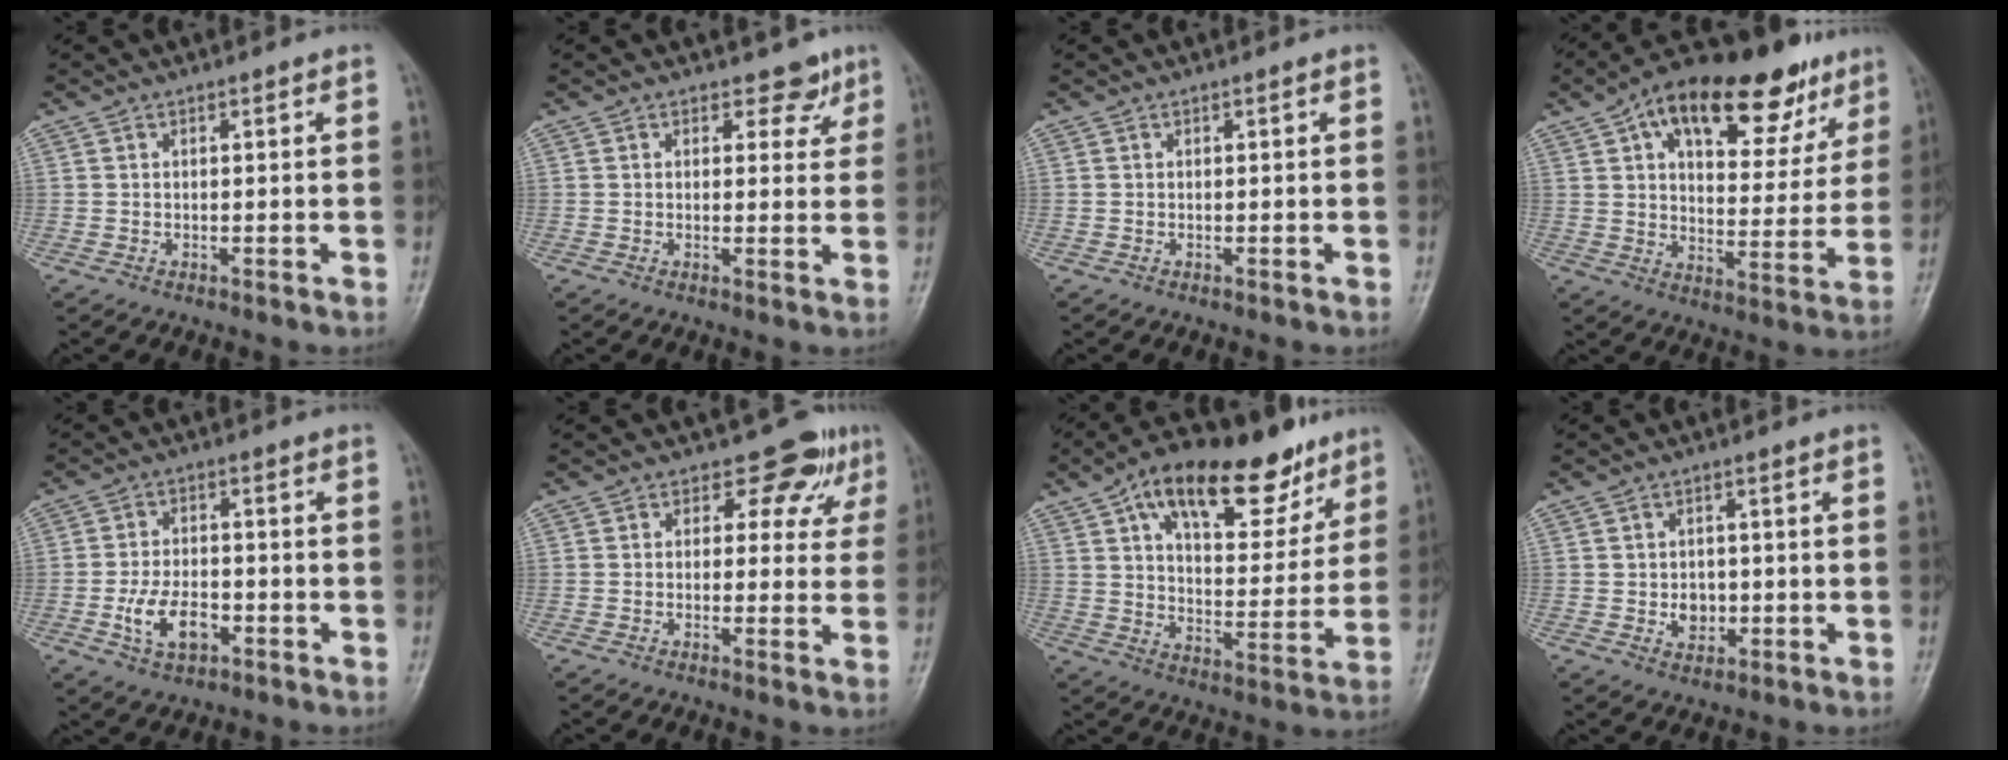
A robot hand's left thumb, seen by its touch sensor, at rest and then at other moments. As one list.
[{"total": 3.6, "force": [2.5, 2.4, 1.0], "torque": [0.016, -0.013, 0.029]}, {"total": 0.0}, {"total": 24.3, "force": [13.2, 11.8, 16.7], "torque": [-0.206, -0.002, 0.196]}, {"total": 7.8, "force": [-2.7, 4.7, 5.6], "torque": [-0.097, 0.013, -0.049]}, {"total": 6.5, "force": [3.5, 4.5, 3.2], "torque": [0.001, -0.011, 0.034]}, {"total": 22.9, "force": [13.6, 10.5, 15.2], "torque": [-0.193, -0.024, 0.215]}, {"total": 4.1, "force": [-0.5, 3.4, 2.3], "torque": [-0.015, 0.003, -0.002]}]